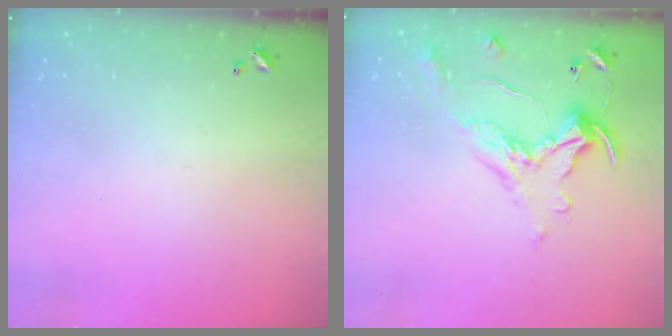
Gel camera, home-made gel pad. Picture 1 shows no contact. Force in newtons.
{"total": 1.8, "press": 1.5, "slide": 1.1}